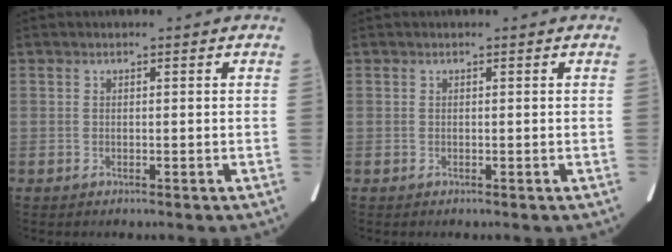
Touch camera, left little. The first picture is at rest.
{"total": 0.0}